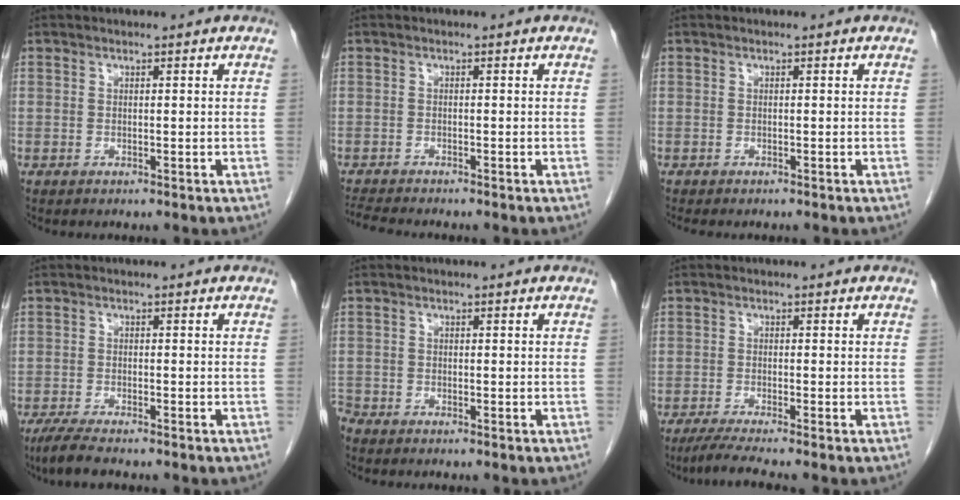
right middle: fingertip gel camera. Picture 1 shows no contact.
{"total": 3.7, "force": [-3.5, -0.2, 1.1], "torque": [-0.025, -0.016, -0.061]}
{"total": 2.7, "force": [-2.4, 0.7, 1.2], "torque": [-0.015, -0.006, -0.027]}
{"total": 4.2, "force": [-3.4, 0.5, 2.5], "torque": [-0.051, -0.012, -0.059]}
{"total": 1.5, "force": [-1.5, 0.2, 0.0], "torque": [0.000, -0.004, -0.027]}
{"total": 4.3, "force": [-3.5, -0.8, 2.5], "torque": [-0.048, -0.017, -0.066]}